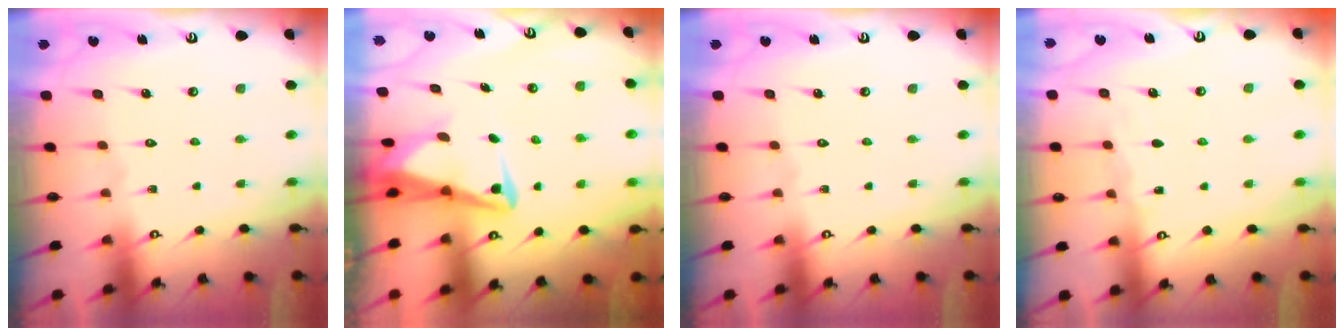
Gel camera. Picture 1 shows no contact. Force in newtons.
{"total": 5.0, "press": 4.8, "slide": 1.5}
{"total": 0.0}
{"total": 3.7, "press": 3.6, "slide": 0.5}